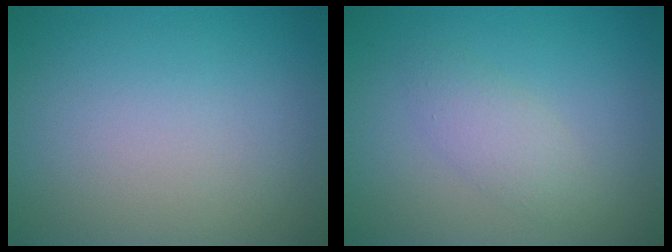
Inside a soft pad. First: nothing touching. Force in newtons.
{"total": 2.0, "press": 2.0, "slide": 0.0}